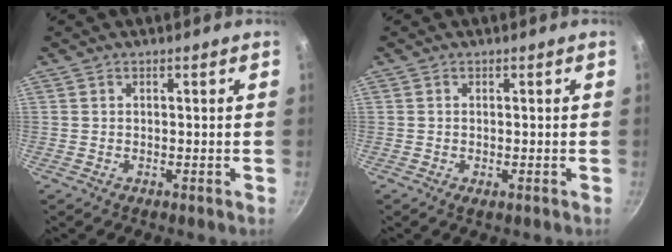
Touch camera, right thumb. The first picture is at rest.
{"total": 1.1, "force": [-0.3, 0.4, 0.9], "torque": [-0.016, -0.003, -0.006]}